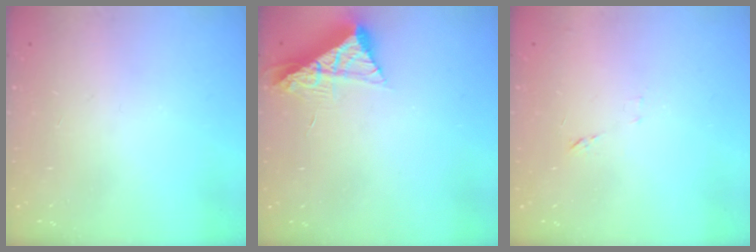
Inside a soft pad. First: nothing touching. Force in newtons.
{"total": 8.2, "press": 8.2, "slide": 0.3}
{"total": 6.0, "press": 6.0, "slide": 0.5}